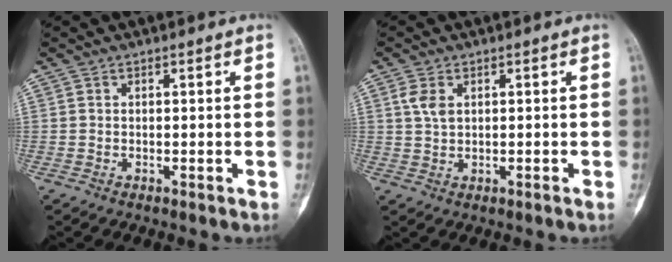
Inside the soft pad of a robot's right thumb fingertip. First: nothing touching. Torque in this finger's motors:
{"motor_torque": [0.30, 0.29, 0.16, -0.13, -0.01]}